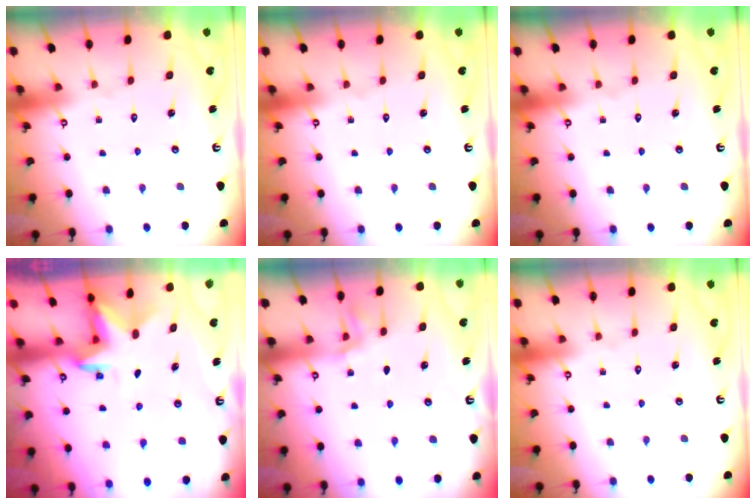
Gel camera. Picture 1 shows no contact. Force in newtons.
{"total": 0.0}
{"total": 0.0}
{"total": 3.0, "press": 3.0, "slide": 0.1}
{"total": 1.4, "press": 1.4, "slide": 0.2}
{"total": 0.0}